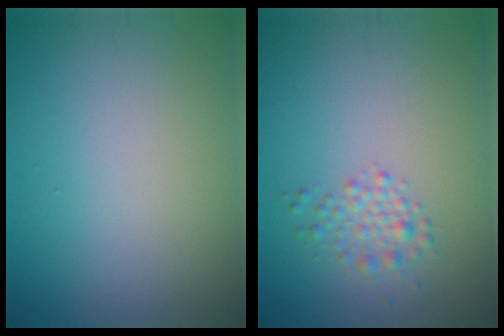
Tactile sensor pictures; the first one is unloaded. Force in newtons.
{"total": 1.9, "press": 1.9, "slide": 0.0}